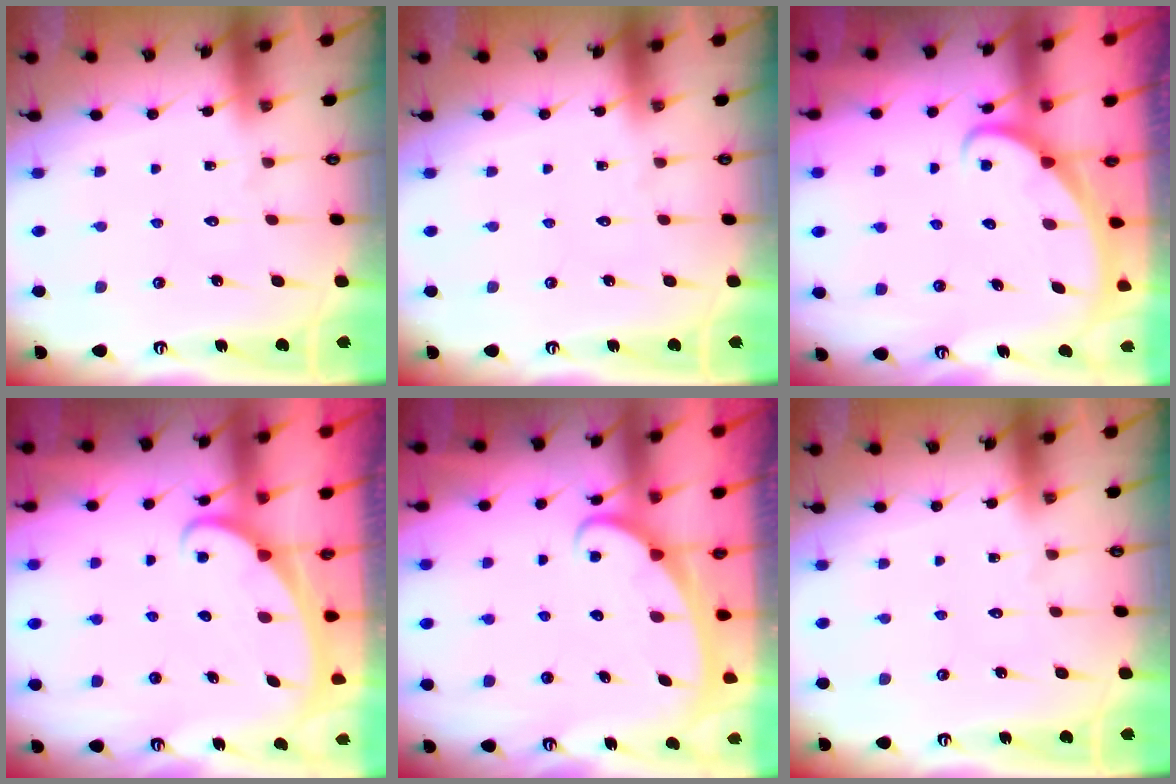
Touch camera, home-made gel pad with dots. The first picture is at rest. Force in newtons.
{"total": 0.0}
{"total": 2.5, "press": 2.5, "slide": 0.2}
{"total": 2.0, "press": 2.0, "slide": 0.1}
{"total": 2.6, "press": 2.6, "slide": 0.3}
{"total": 0.0}